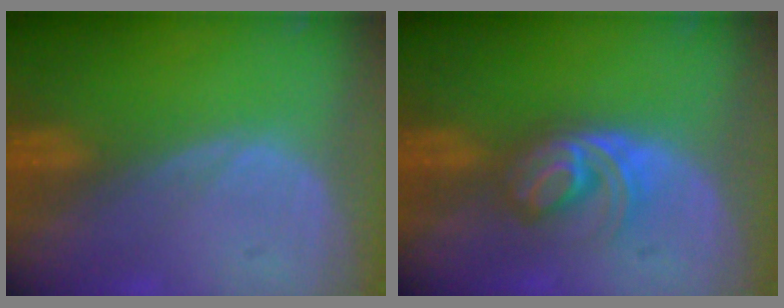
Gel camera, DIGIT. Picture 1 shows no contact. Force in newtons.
{"total": 5.9, "press": 5.1, "slide": 3.1}